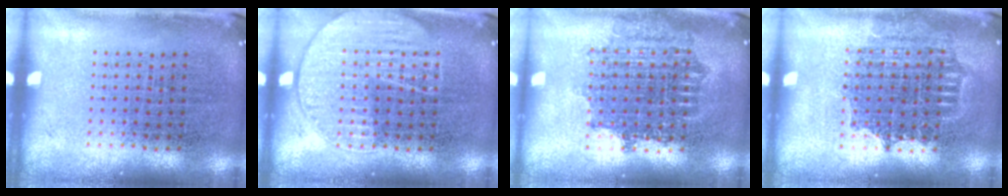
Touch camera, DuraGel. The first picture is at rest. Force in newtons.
{"total": 2.4, "press": 2.4, "slide": 0.2}
{"total": 1.7, "press": 1.4, "slide": 1.0}
{"total": 1.4, "press": 1.2, "slide": 0.7}